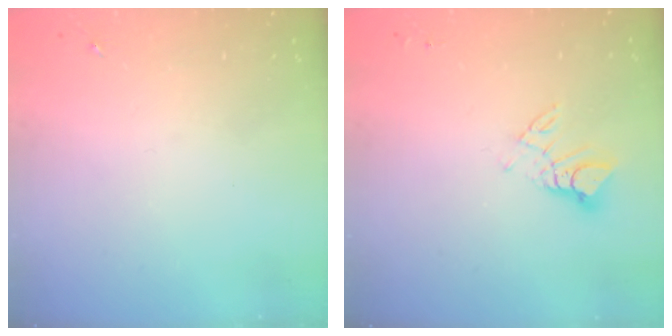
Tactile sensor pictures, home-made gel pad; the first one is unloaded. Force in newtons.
{"total": 6.8, "press": 6.8, "slide": 0.5}